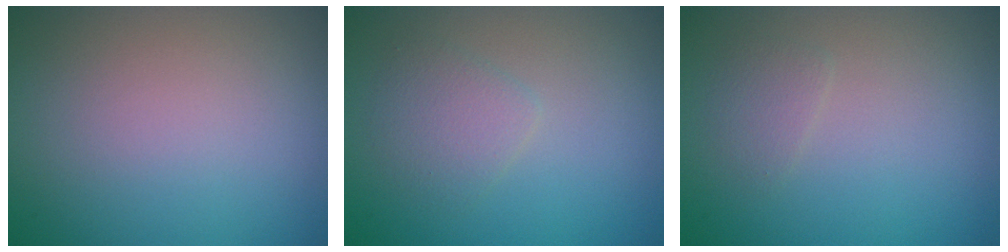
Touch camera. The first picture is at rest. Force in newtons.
{"total": 1.9, "press": 1.9, "slide": 0.1}
{"total": 1.0, "press": 1.0, "slide": 0.0}